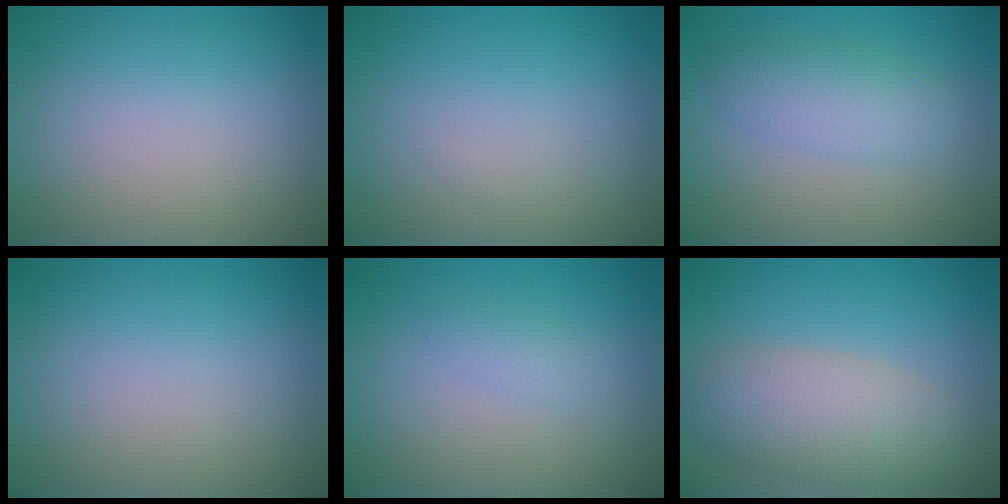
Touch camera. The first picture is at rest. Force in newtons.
{"total": 0.0}
{"total": 3.0, "press": 3.0, "slide": 0.1}
{"total": 0.0}
{"total": 1.0, "press": 1.0, "slide": 0.0}
{"total": 5.1, "press": 5.1, "slide": 0.5}